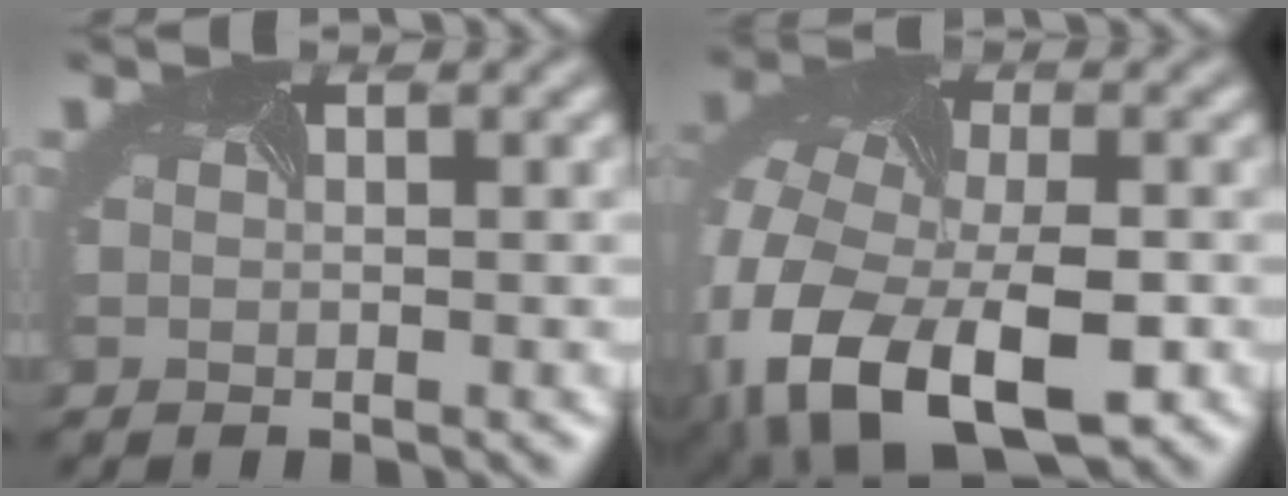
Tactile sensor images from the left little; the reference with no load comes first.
{"total": 14.2, "force": [-5.5, 8.8, 9.7], "torque": [-0.215, -0.035, -0.074]}